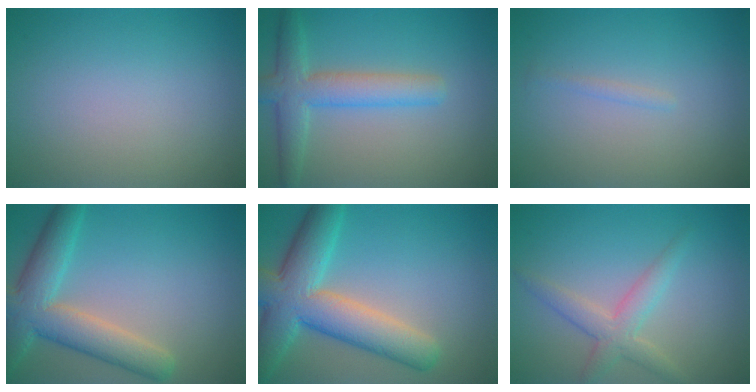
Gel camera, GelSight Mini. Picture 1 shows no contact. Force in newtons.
{"total": 4.5, "press": 4.5, "slide": 0.2}
{"total": 0.6, "press": 0.6, "slide": 0.0}
{"total": 6.6, "press": 6.6, "slide": 0.5}
{"total": 9.0, "press": 8.9, "slide": 0.3}
{"total": 3.0, "press": 3.0, "slide": 0.3}